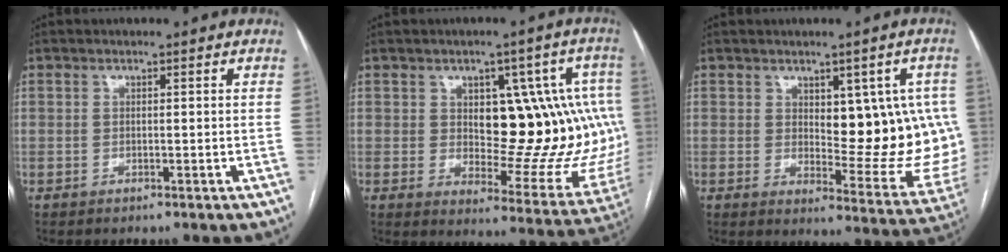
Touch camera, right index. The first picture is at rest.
{"total": 19.7, "force": [2.0, 9.0, 17.4], "torque": [-0.170, 0.022, 0.045]}
{"total": 14.1, "force": [1.9, 6.1, 12.6], "torque": [-0.136, 0.001, 0.037]}